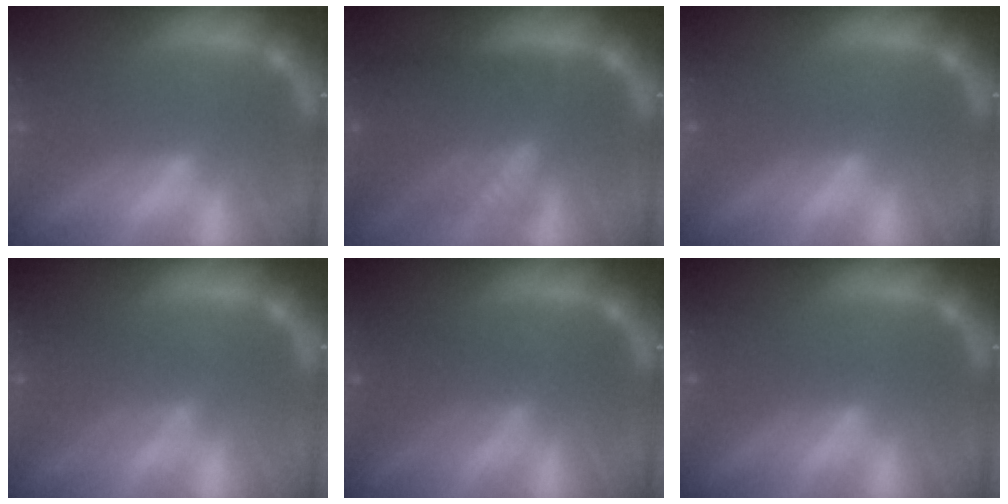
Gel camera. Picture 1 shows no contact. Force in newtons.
{"total": 9.1}
{"total": 0.0}
{"total": 3.5}
{"total": 3.0}
{"total": 0.0}